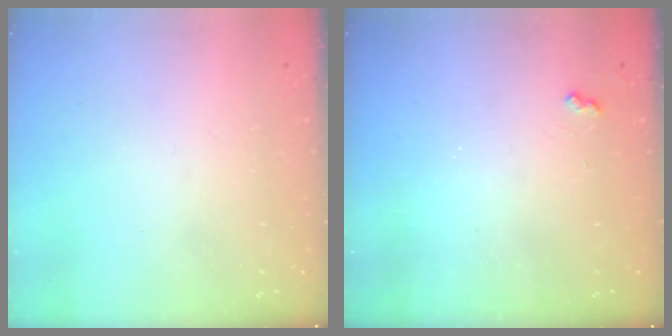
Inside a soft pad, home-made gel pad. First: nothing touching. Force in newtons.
{"total": 2.9, "press": 2.9, "slide": 0.5}